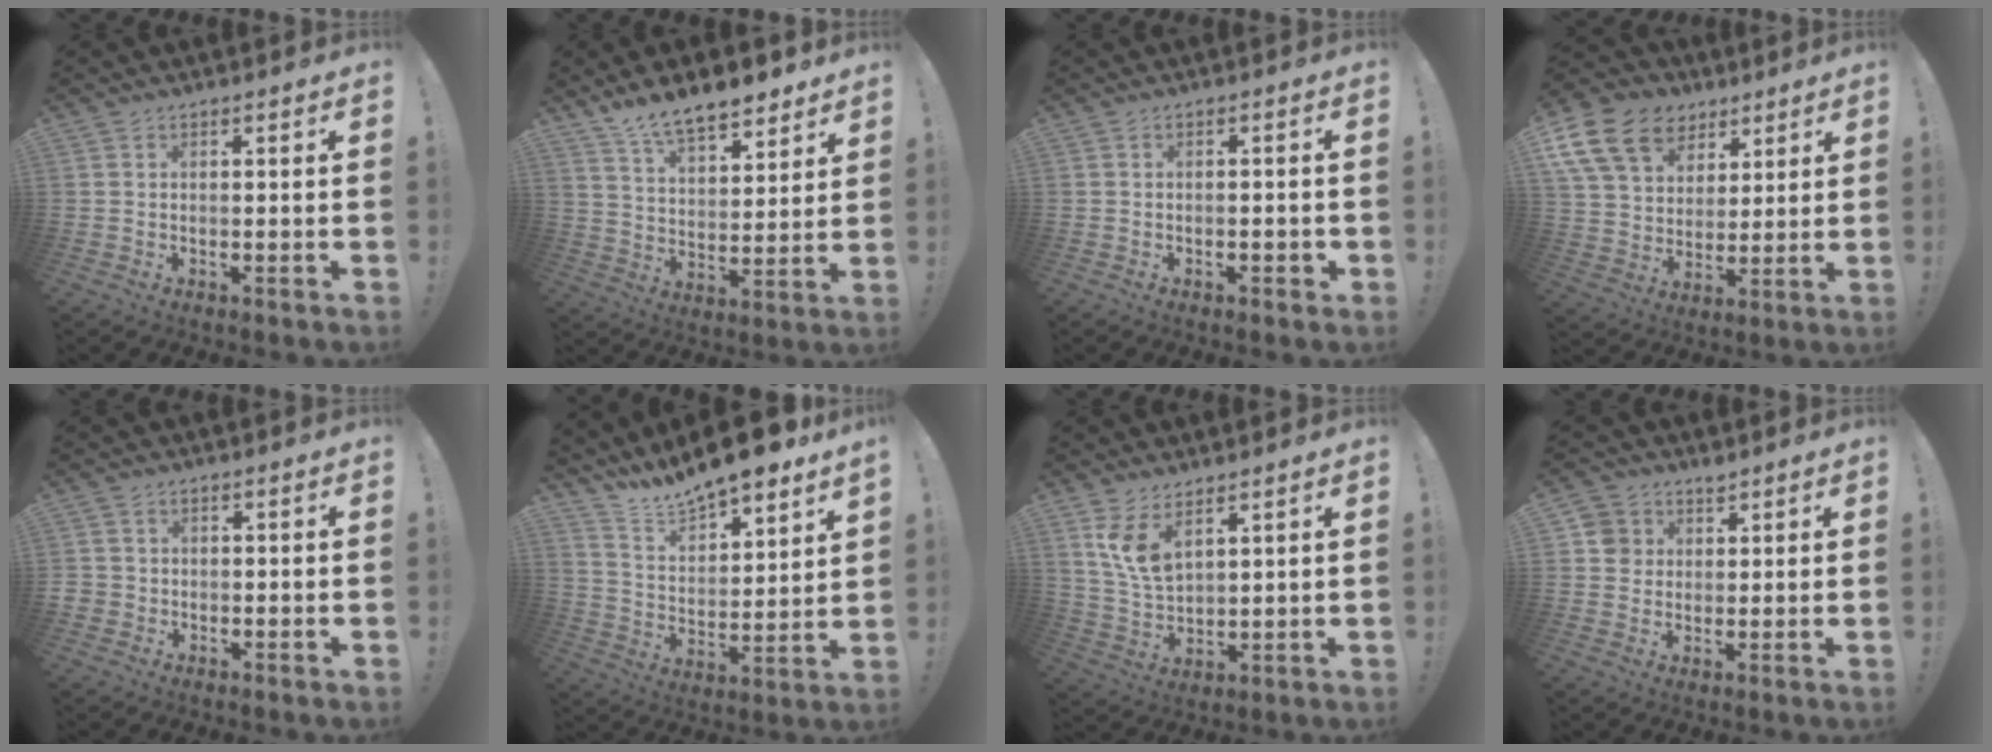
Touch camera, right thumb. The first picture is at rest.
{"total": 11.9, "force": [9.7, 4.5, 5.2], "torque": [-0.095, -0.063, 0.178]}
{"total": 1.2, "force": [-0.7, 0.8, 0.5], "torque": [-0.014, 0.008, -0.009]}
{"total": 17.7, "force": [9.0, 12.6, 8.4], "torque": [-0.144, -0.040, 0.179]}
{"total": 2.4, "force": [-0.8, 2.1, 0.8], "torque": [-0.020, 0.008, -0.012]}
{"total": 12.0, "force": [11.4, 1.3, 3.3], "torque": [-0.087, -0.102, 0.200]}
{"total": 8.6, "force": [5.5, 4.0, 5.3], "torque": [-0.104, -0.030, 0.102]}
{"total": 5.3, "force": [2.4, 4.6, 0.9], "torque": [-0.003, -0.014, 0.047]}